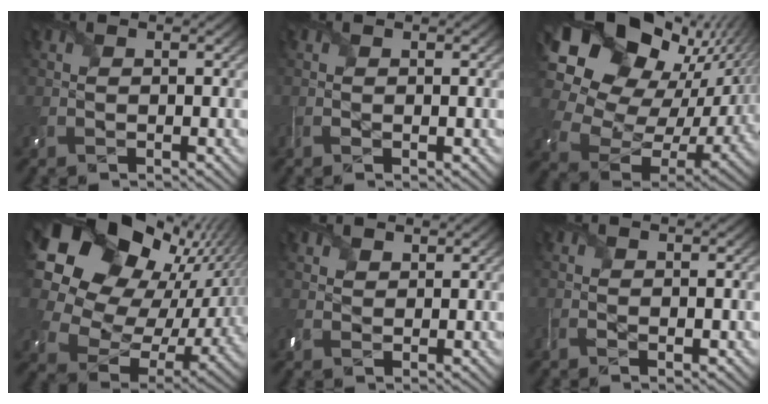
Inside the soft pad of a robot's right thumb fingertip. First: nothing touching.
{"total": 1.3, "force": [-0.1, 0.7, 1.0], "torque": [-0.026, -0.005, -0.003]}
{"total": 18.5, "force": [6.5, 12.7, 11.7], "torque": [-0.236, -0.001, 0.135]}
{"total": 20.9, "force": [7.2, 15.3, 12.2], "torque": [-0.285, 0.008, 0.157]}
{"total": 2.3, "force": [1.9, 1.2, 0.7], "torque": [-0.019, 0.004, 0.042]}
{"total": 1.6, "force": [-0.2, 0.9, 1.3], "torque": [-0.031, -0.006, -0.003]}